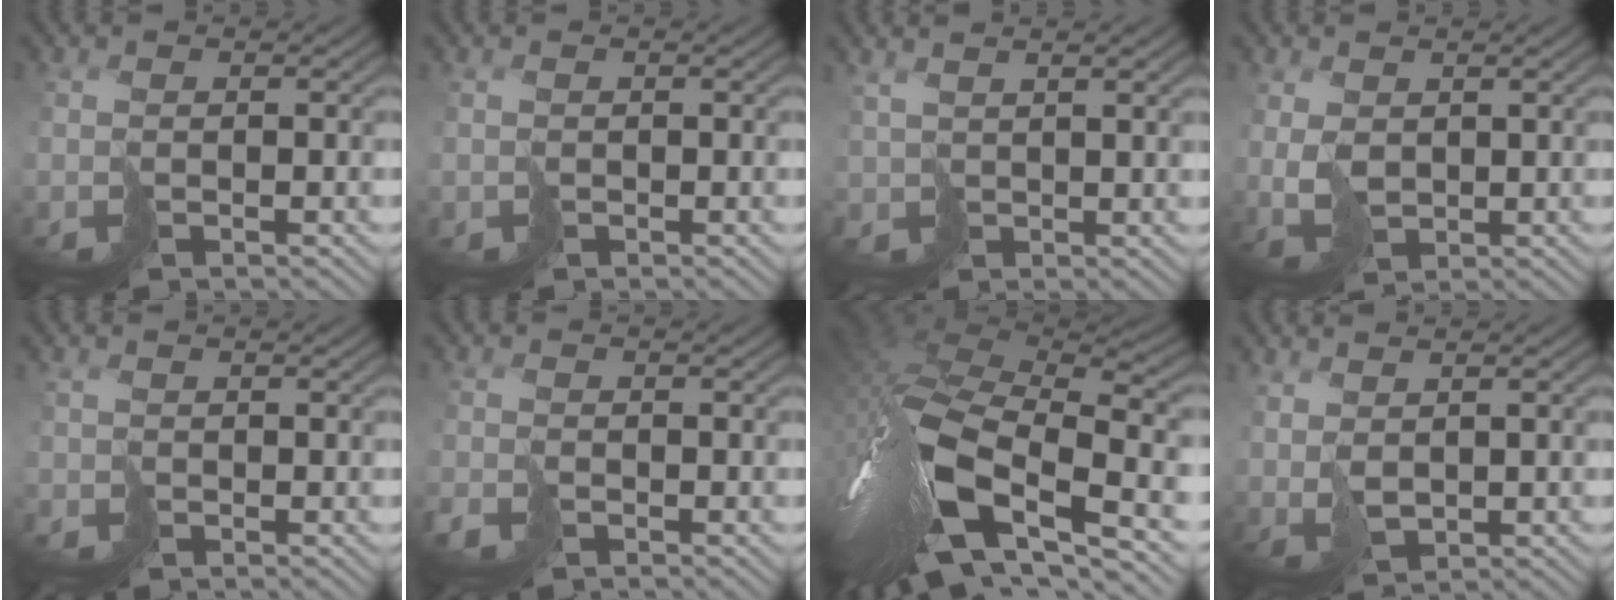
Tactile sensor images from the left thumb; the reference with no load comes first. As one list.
[{"total": 1.0, "force": [0.1, 0.0, -1.0], "torque": [0.021, -0.001, 0.005]}, {"total": 2.9, "force": [2.7, 0.7, 0.8], "torque": [-0.012, 0.005, 0.058]}, {"total": 2.4, "force": [1.3, 1.9, 0.9], "torque": [-0.036, -0.001, 0.035]}, {"total": 1.1, "force": [-0.8, 0.1, -0.6], "torque": [0.010, -0.007, -0.019]}, {"total": 1.6, "force": [-1.5, 0.6, 0.3], "torque": [-0.015, -0.009, -0.035]}, {"total": 17.0, "force": [-3.0, 9.0, 14.1], "torque": [-0.312, -0.036, -0.033]}, {"total": 1.9, "force": [1.4, 1.0, 0.8], "torque": [-0.022, 0.000, 0.038]}]